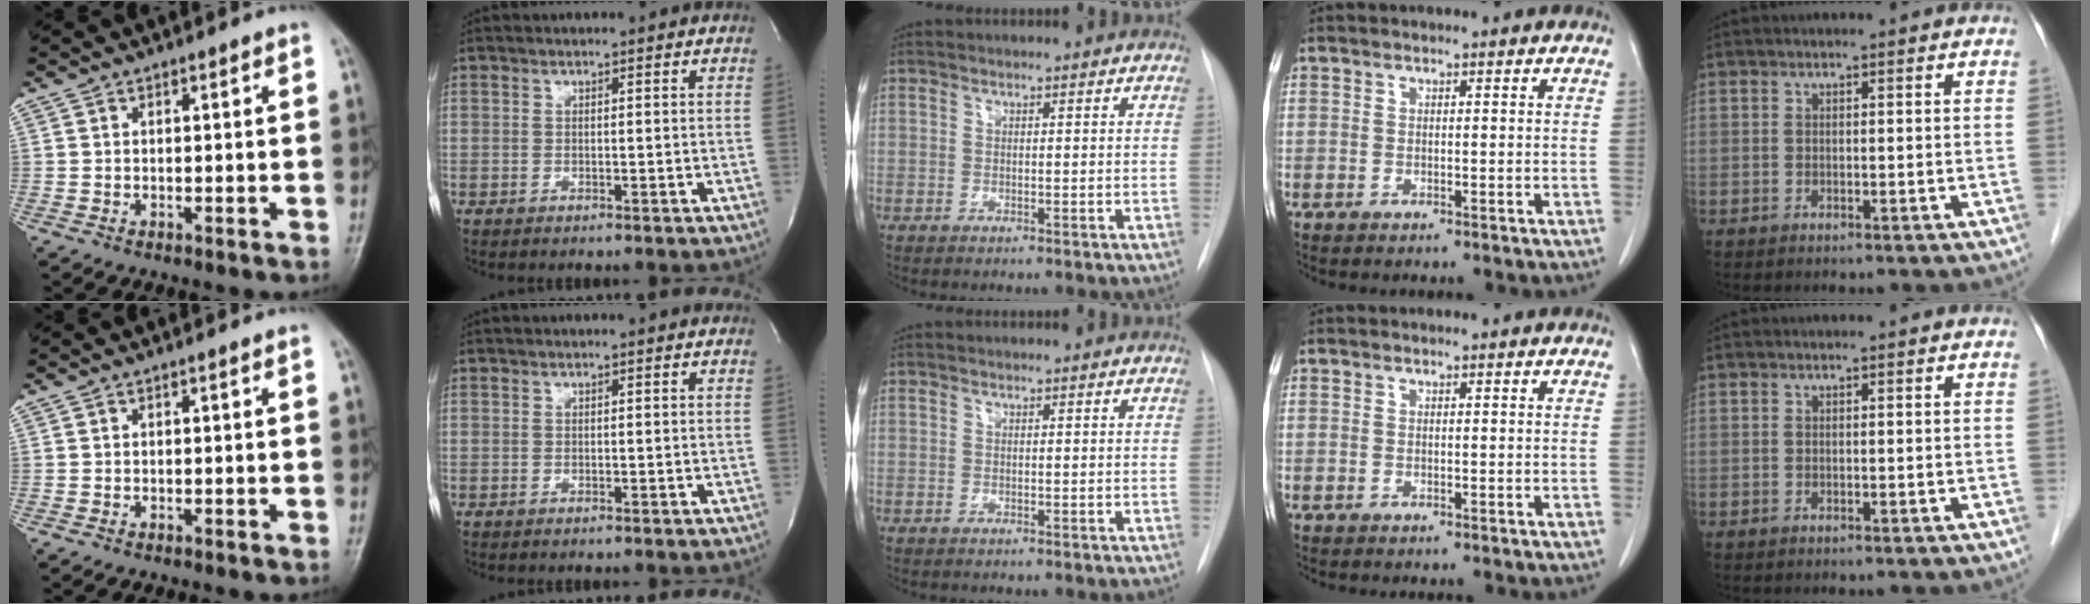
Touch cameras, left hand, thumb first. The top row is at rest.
{}